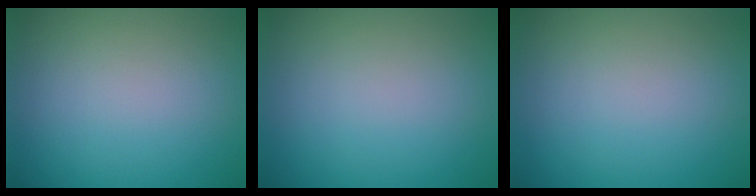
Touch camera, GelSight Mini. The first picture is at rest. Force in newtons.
{"total": 0.0}
{"total": 0.0}